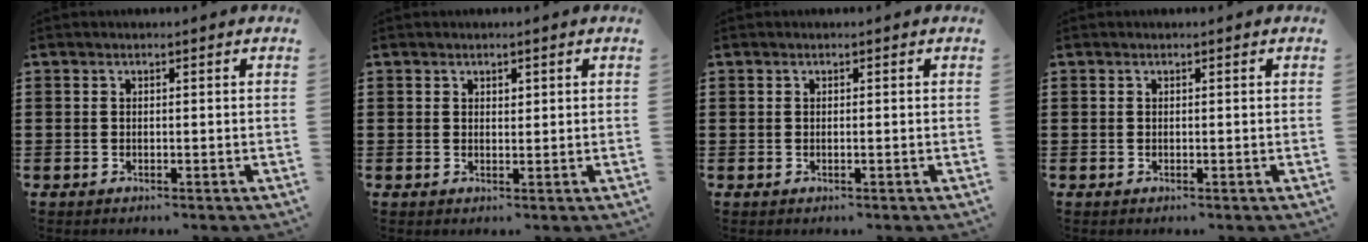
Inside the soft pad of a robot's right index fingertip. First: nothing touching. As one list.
[{"total": 1.0, "force": [0.7, 0.6, 0.3], "torque": [-0.006, 0.003, 0.014]}, {"total": 0.0}, {"total": 0.0}]